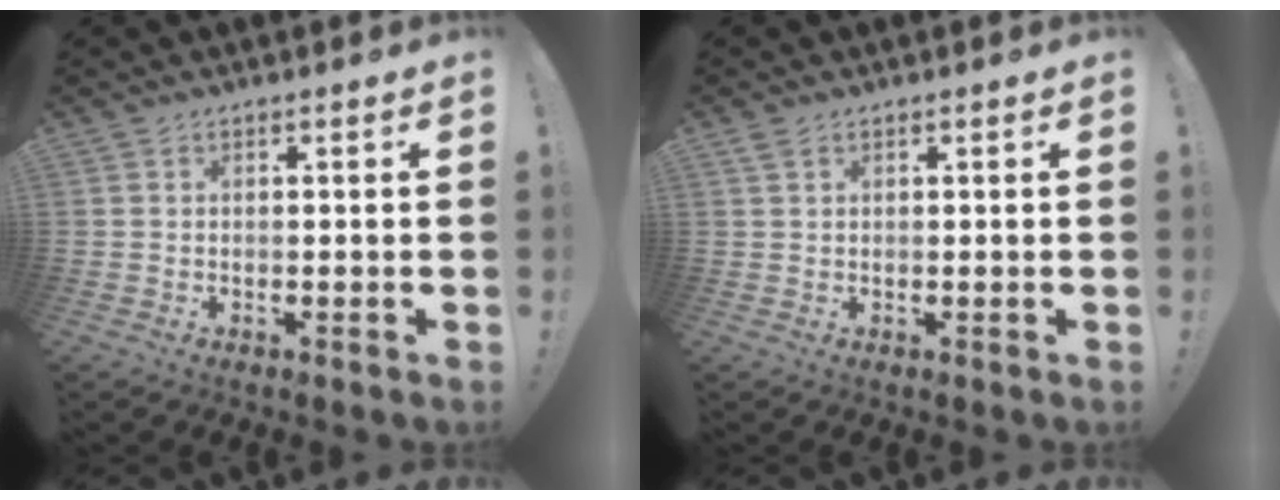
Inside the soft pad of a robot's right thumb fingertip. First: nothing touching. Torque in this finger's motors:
{"motor_torque": [-0.01, -0.05, 0.21, 0.15, -0.03]}